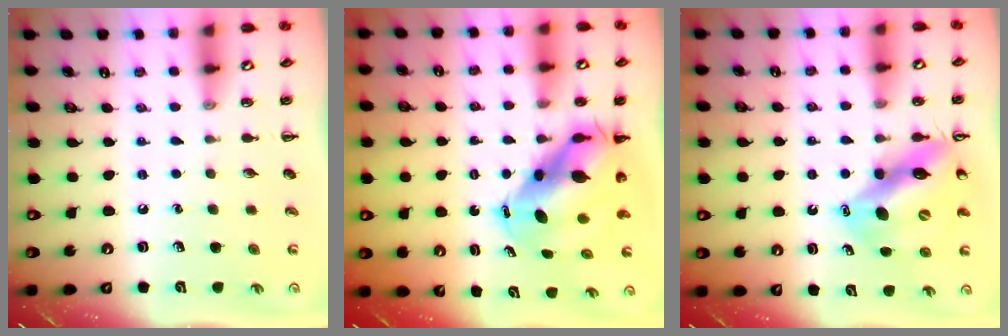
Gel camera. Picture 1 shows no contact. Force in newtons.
{"total": 10.0, "press": 9.7, "slide": 2.6}
{"total": 12.8, "press": 12.2, "slide": 3.9}